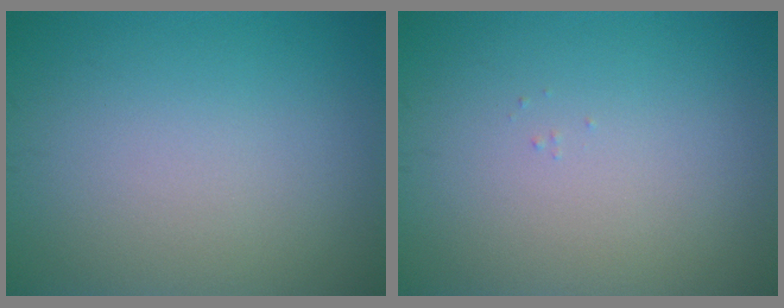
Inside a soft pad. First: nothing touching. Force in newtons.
{"total": 0.0}